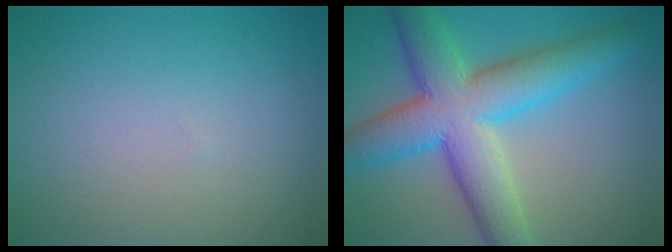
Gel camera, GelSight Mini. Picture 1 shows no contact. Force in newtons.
{"total": 9.7, "press": 9.7, "slide": 0.3}